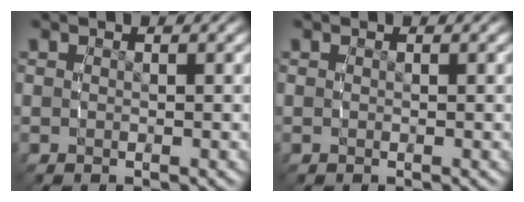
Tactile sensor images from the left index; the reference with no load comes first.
{"total": 0.0}